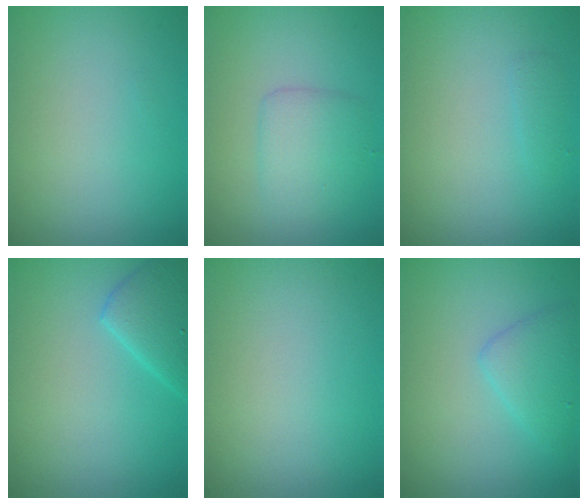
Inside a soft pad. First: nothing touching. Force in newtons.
{"total": 2.7, "press": 2.7, "slide": 0.1}
{"total": 0.7, "press": 0.7, "slide": 0.1}
{"total": 3.1, "press": 3.1, "slide": 0.3}
{"total": 0.0}
{"total": 2.5, "press": 2.5, "slide": 0.1}